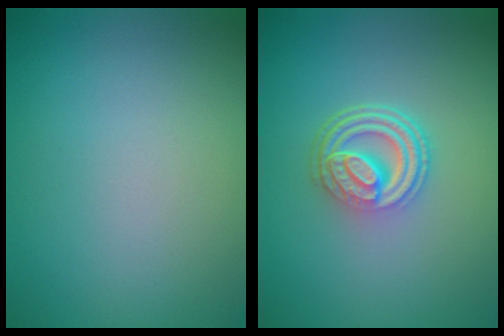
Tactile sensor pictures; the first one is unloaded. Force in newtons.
{"total": 4.9, "press": 3.4, "slide": 3.5}